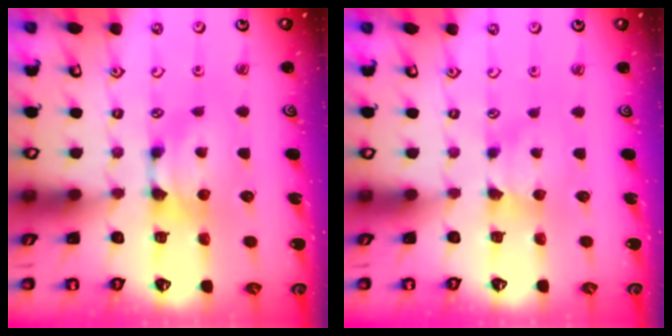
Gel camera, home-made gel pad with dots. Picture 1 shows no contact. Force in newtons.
{"total": 1.4, "press": 1.4, "slide": 0.3}